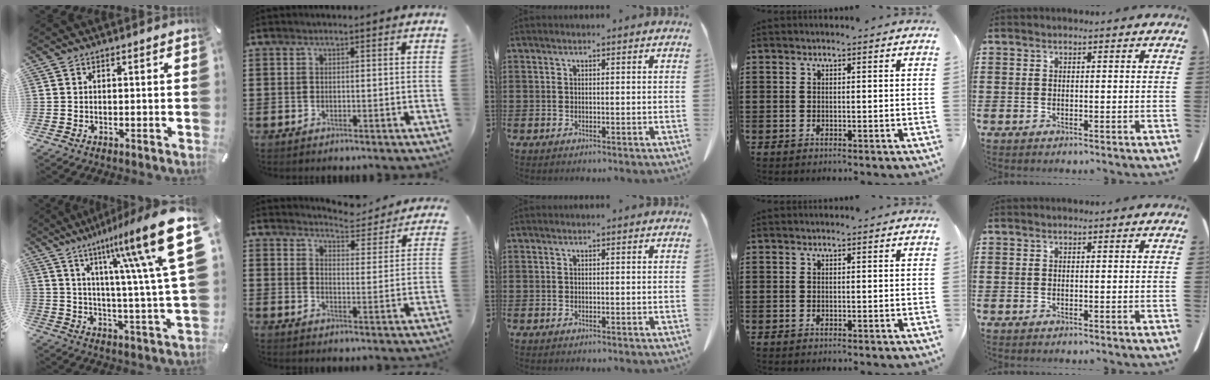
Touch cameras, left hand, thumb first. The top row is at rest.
{"thumb": {"total": 23.0, "force": [11.1, 3.4, 19.8], "torque": [-0.300, -0.067, 0.162]}, "index": {"total": 4.7, "force": [4.6, 0.2, 0.5], "torque": [-0.019, -0.039, 0.075]}}